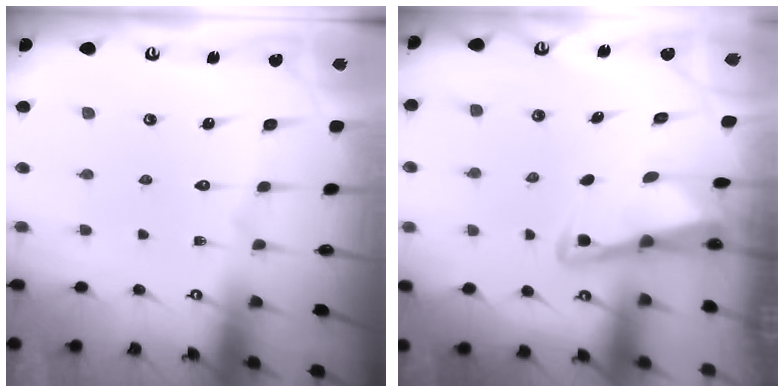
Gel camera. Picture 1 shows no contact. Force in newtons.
{"total": 3.0, "press": 2.9, "slide": 0.4}